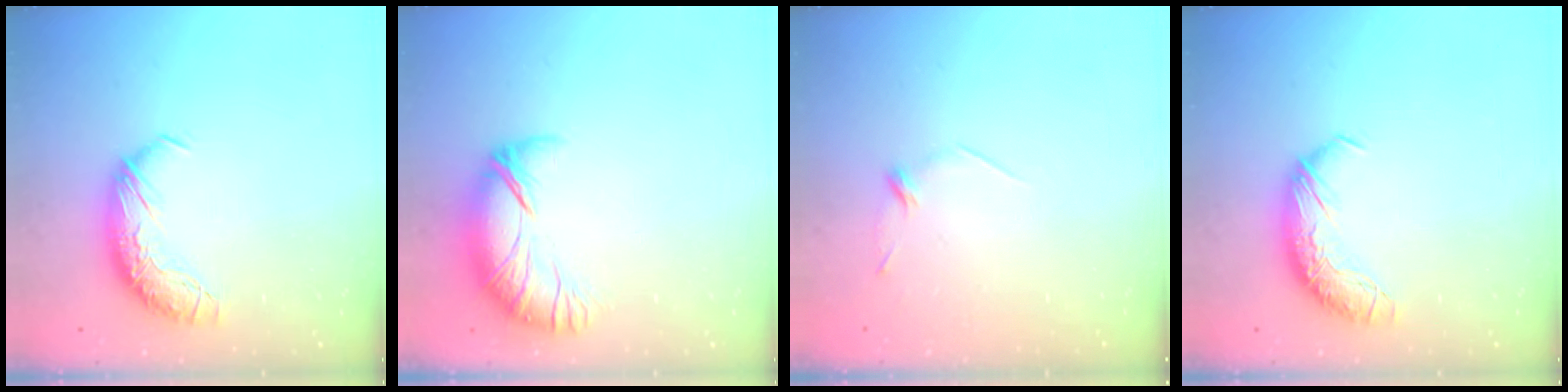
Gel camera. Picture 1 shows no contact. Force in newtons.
{"total": 3.2, "press": 2.3, "slide": 2.2}
{"total": 7.7, "press": 7.7, "slide": 0.9}
{"total": 0.0}